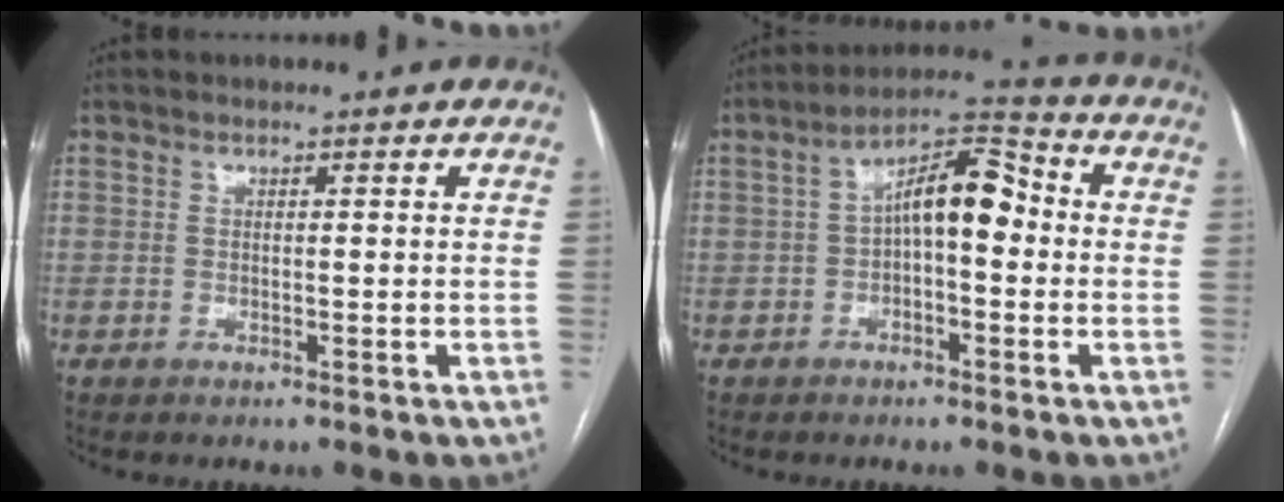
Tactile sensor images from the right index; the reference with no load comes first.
{"total": 9.3, "force": [0.1, 3.4, 8.6], "torque": [-0.147, 0.042, -0.002]}